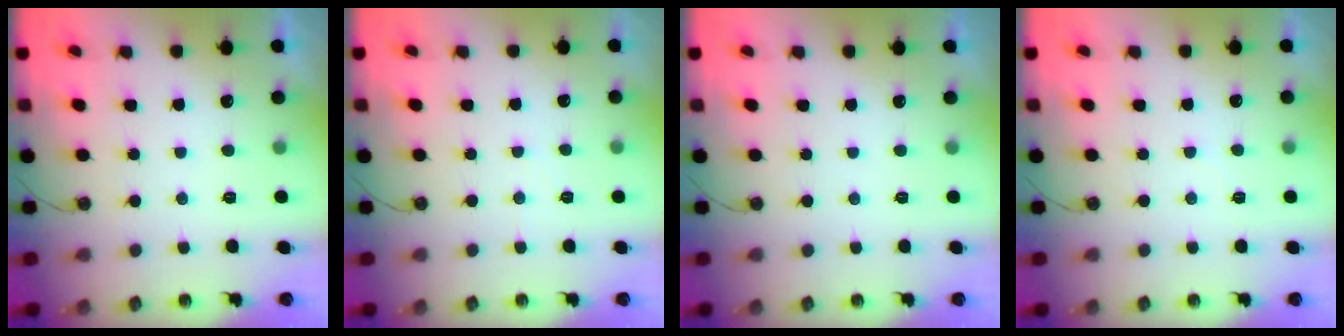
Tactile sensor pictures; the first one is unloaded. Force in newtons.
{"total": 3.4, "press": 3.3, "slide": 0.6}
{"total": 0.0}
{"total": 2.3, "press": 2.3, "slide": 0.4}